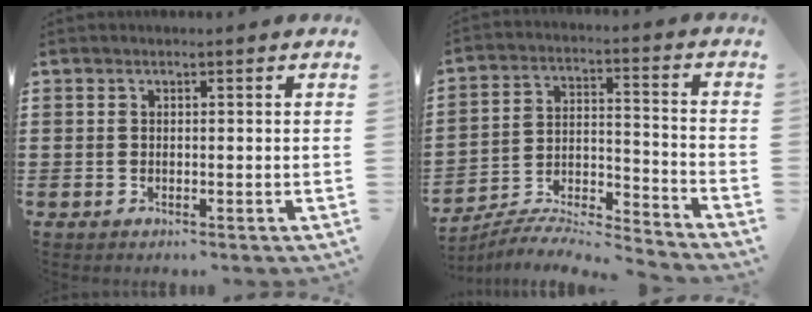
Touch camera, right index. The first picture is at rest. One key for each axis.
{"total": 6.6, "fx": -6.4, "fy": 0.6, "fz": 1.8, "tx": -0.035, "ty": -0.002, "tz": -0.129}